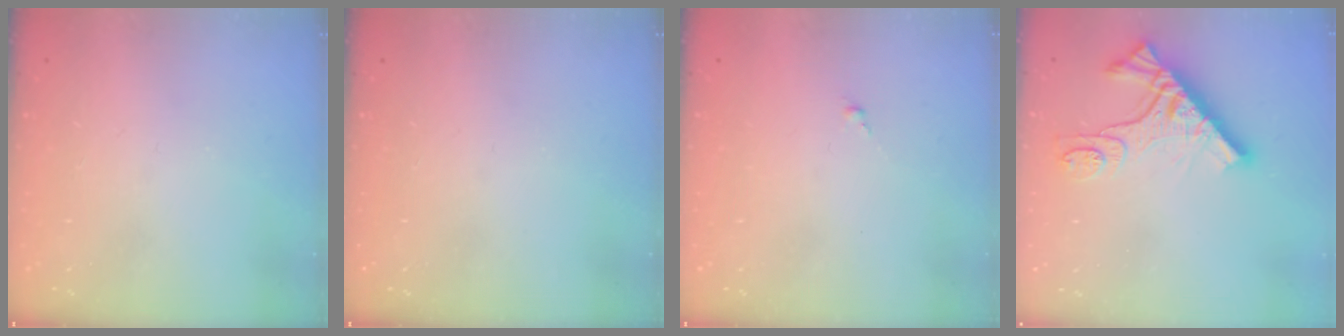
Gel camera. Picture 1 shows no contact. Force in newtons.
{"total": 0.0}
{"total": 0.5, "press": 0.4, "slide": 0.4}
{"total": 11.4, "press": 11.3, "slide": 1.3}